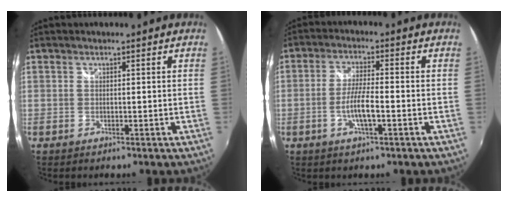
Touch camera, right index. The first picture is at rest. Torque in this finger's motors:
{"motor_torque": [0.71, -0.08, 0.31, 0.06]}